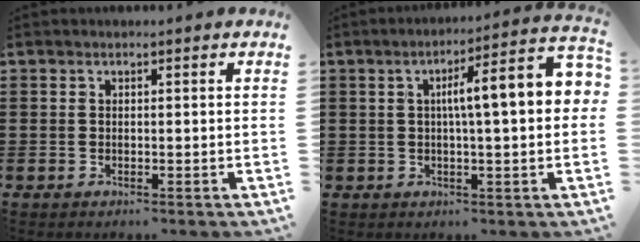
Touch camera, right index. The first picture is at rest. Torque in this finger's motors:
{"motor_torque": [1.45, -0.69, 1.05, 0.15]}